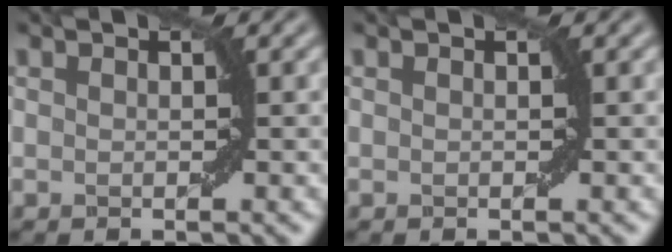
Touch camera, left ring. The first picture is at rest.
{"total": 0.0}